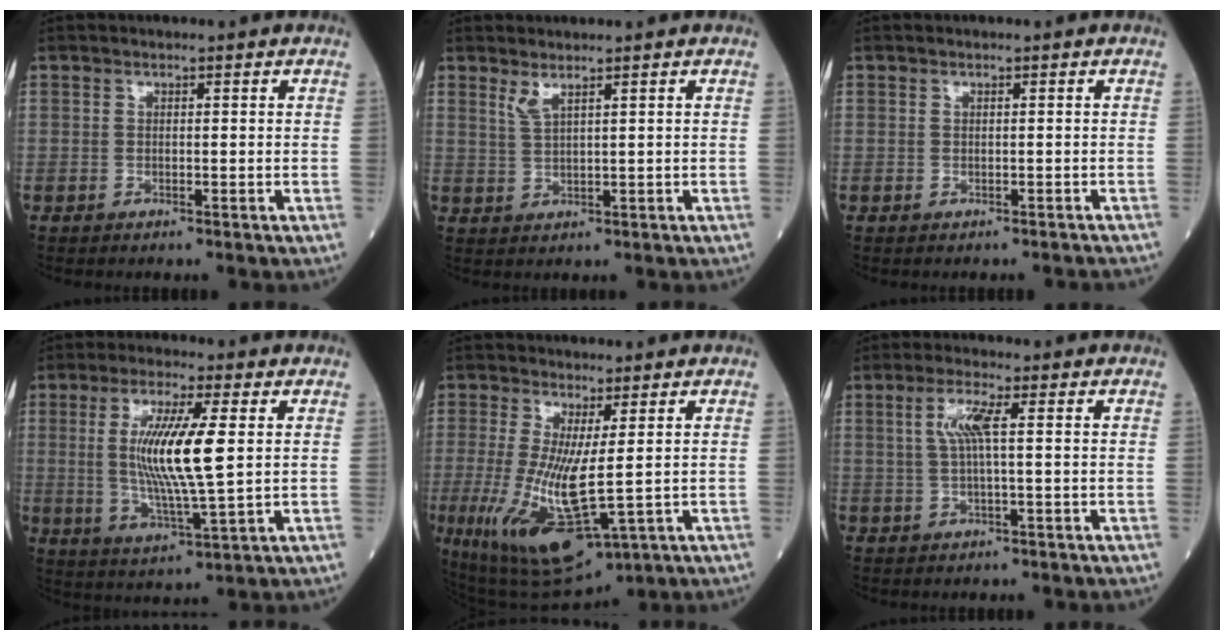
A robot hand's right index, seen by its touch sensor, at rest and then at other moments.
{"total": 2.1, "force": [1.5, -0.1, 1.4], "torque": [-0.037, -0.008, 0.036]}
{"total": 0.6, "force": [-0.4, 0.3, 0.2], "torque": [-0.001, 0.003, -0.003]}
{"total": 11.8, "force": [1.7, 0.7, 11.7], "torque": [-0.236, -0.008, 0.035]}
{"total": 12.8, "force": [-1.8, 2.9, 12.4], "torque": [-0.247, -0.032, -0.012]}
{"total": 4.1, "force": [0.9, 0.2, 4.0], "torque": [-0.086, 0.011, 0.020]}